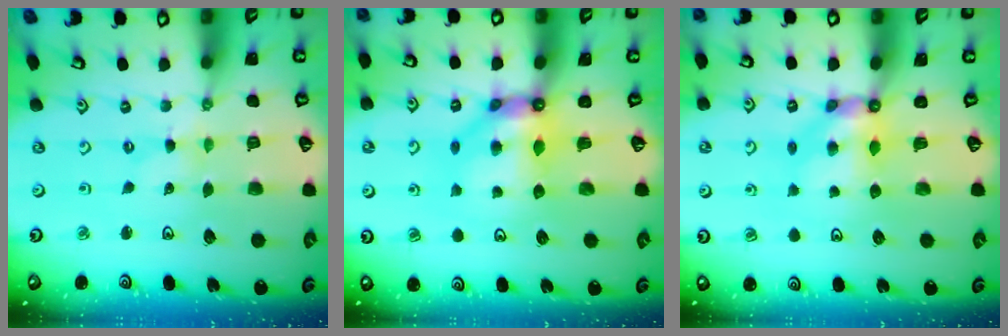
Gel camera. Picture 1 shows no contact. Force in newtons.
{"total": 8.9, "press": 8.9, "slide": 0.8}
{"total": 6.5, "press": 6.5, "slide": 0.3}